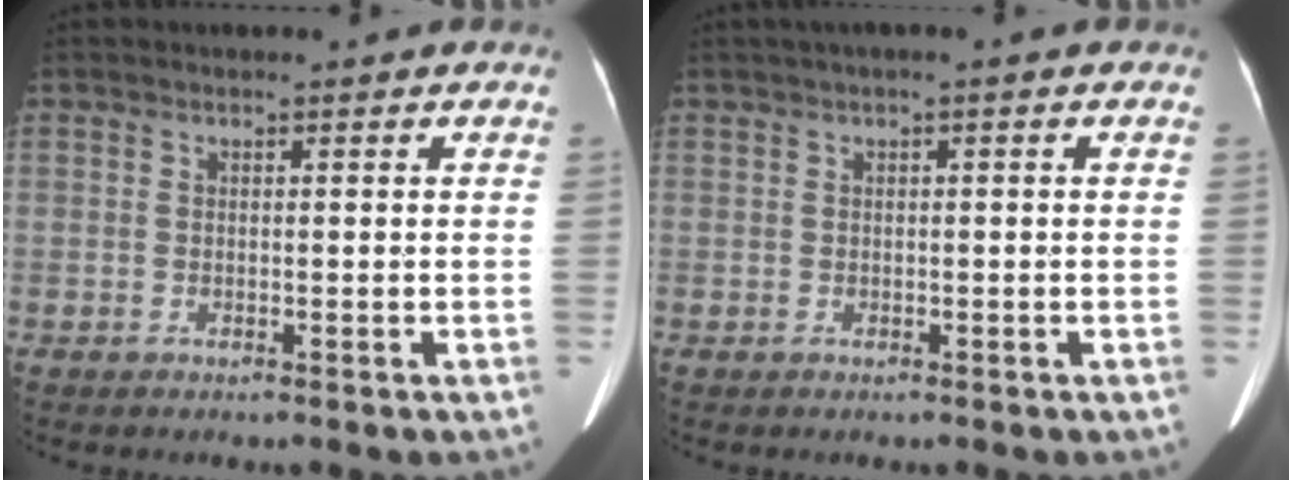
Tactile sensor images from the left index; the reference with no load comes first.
{"total": 1.5, "force": [0.5, 0.0, 1.4], "torque": [-0.029, 0.011, 0.009]}